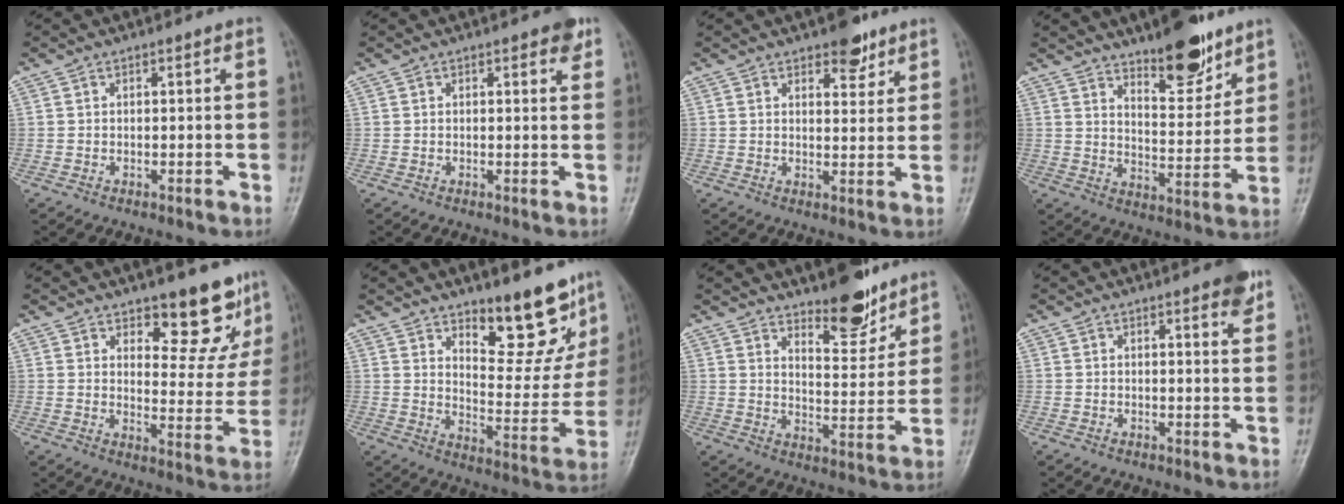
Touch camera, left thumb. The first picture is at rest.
{"total": 2.2, "force": [1.4, 0.8, 1.5], "torque": [-0.008, -0.005, 0.014]}
{"total": 5.1, "force": [3.7, 2.4, 2.7], "torque": [-0.010, -0.023, 0.052]}
{"total": 12.2, "force": [9.2, 4.0, 6.9], "torque": [-0.071, -0.071, 0.150]}
{"total": 10.9, "force": [8.4, 4.3, 5.6], "torque": [-0.023, -0.064, 0.119]}
{"total": 14.8, "force": [10.5, 5.5, 8.9], "torque": [-0.064, -0.086, 0.161]}
{"total": 9.7, "force": [7.7, 3.1, 4.9], "torque": [-0.049, -0.069, 0.128]}
{"total": 4.1, "force": [2.7, 0.8, 3.0], "torque": [-0.028, -0.013, 0.031]}